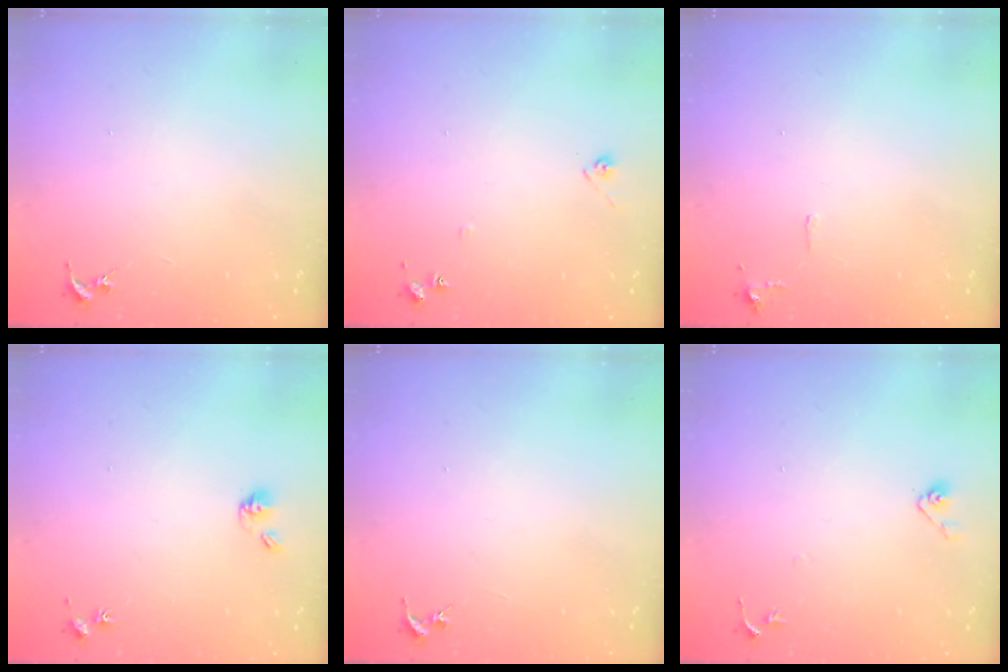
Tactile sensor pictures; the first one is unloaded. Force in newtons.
{"total": 6.2, "press": 6.2, "slide": 0.6}
{"total": 5.0, "press": 5.0, "slide": 0.8}
{"total": 5.3, "press": 4.7, "slide": 2.3}
{"total": 0.0}
{"total": 4.5, "press": 4.4, "slide": 0.8}